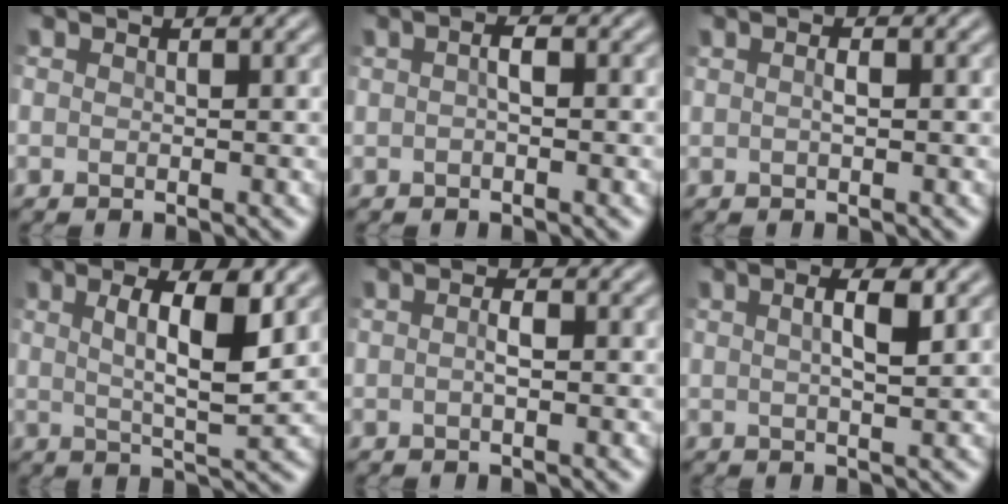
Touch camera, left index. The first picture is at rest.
{"total": 1.2, "force": [-0.1, 0.4, 1.2], "torque": [-0.028, 0.003, -0.004]}
{"total": 0.9, "force": [0.0, 0.3, 0.8], "torque": [-0.022, 0.001, -0.002]}
{"total": 5.6, "force": [1.6, 1.3, 5.2], "torque": [-0.088, -0.004, 0.027]}
{"total": 1.2, "force": [-0.2, 0.4, 1.1], "torque": [-0.027, 0.002, -0.005]}
{"total": 2.9, "force": [0.9, 0.8, 2.7], "torque": [-0.043, 0.004, 0.013]}